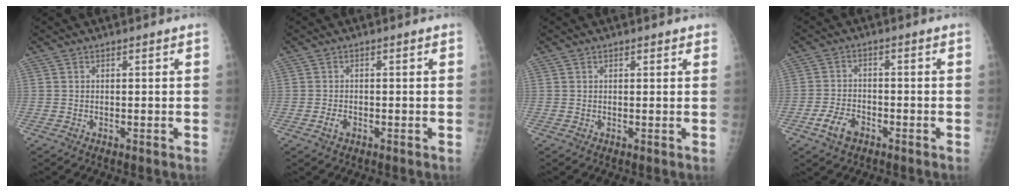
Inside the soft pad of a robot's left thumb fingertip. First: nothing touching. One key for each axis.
{"total": 1.6, "fx": -0.7, "fy": 1.0, "fz": 1.1, "tx": -0.020, "ty": 0.001, "tz": -0.013}
{"total": 1.1, "fx": 0.8, "fy": 0.5, "fz": 0.5, "tx": -0.002, "ty": -0.003, "tz": 0.007}
{"total": 5.0, "fx": -2.8, "fy": 3.0, "fz": 2.8, "tx": -0.050, "ty": 0.015, "tz": -0.051}